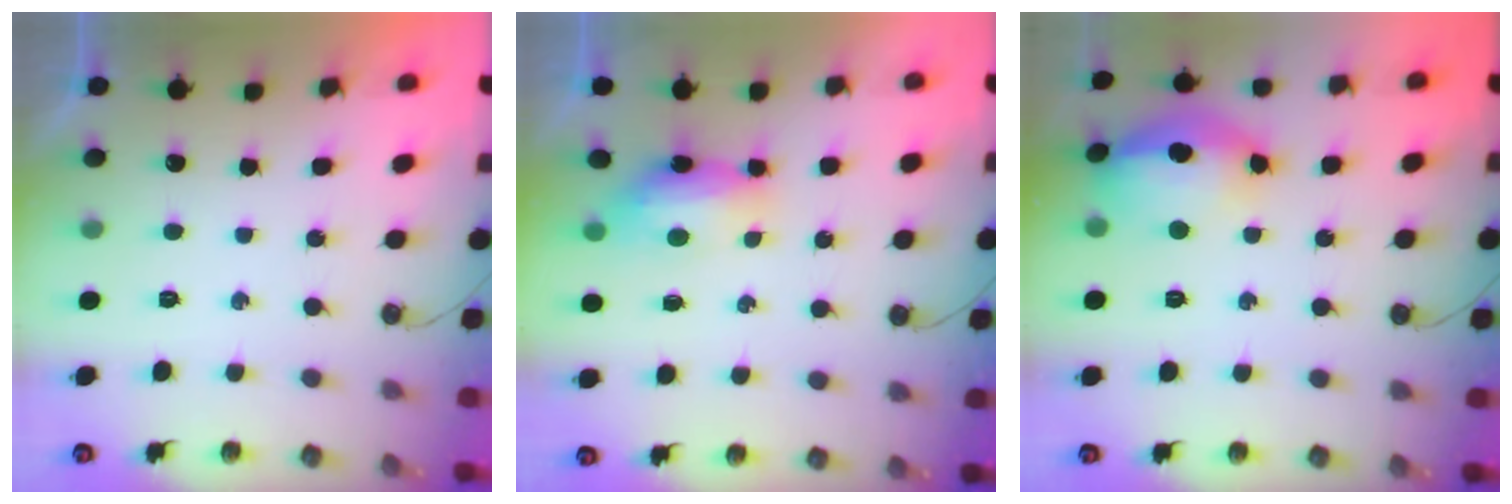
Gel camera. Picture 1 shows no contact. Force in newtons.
{"total": 7.8, "press": 7.7, "slide": 0.7}
{"total": 23.0, "press": 19.6, "slide": 12.0}